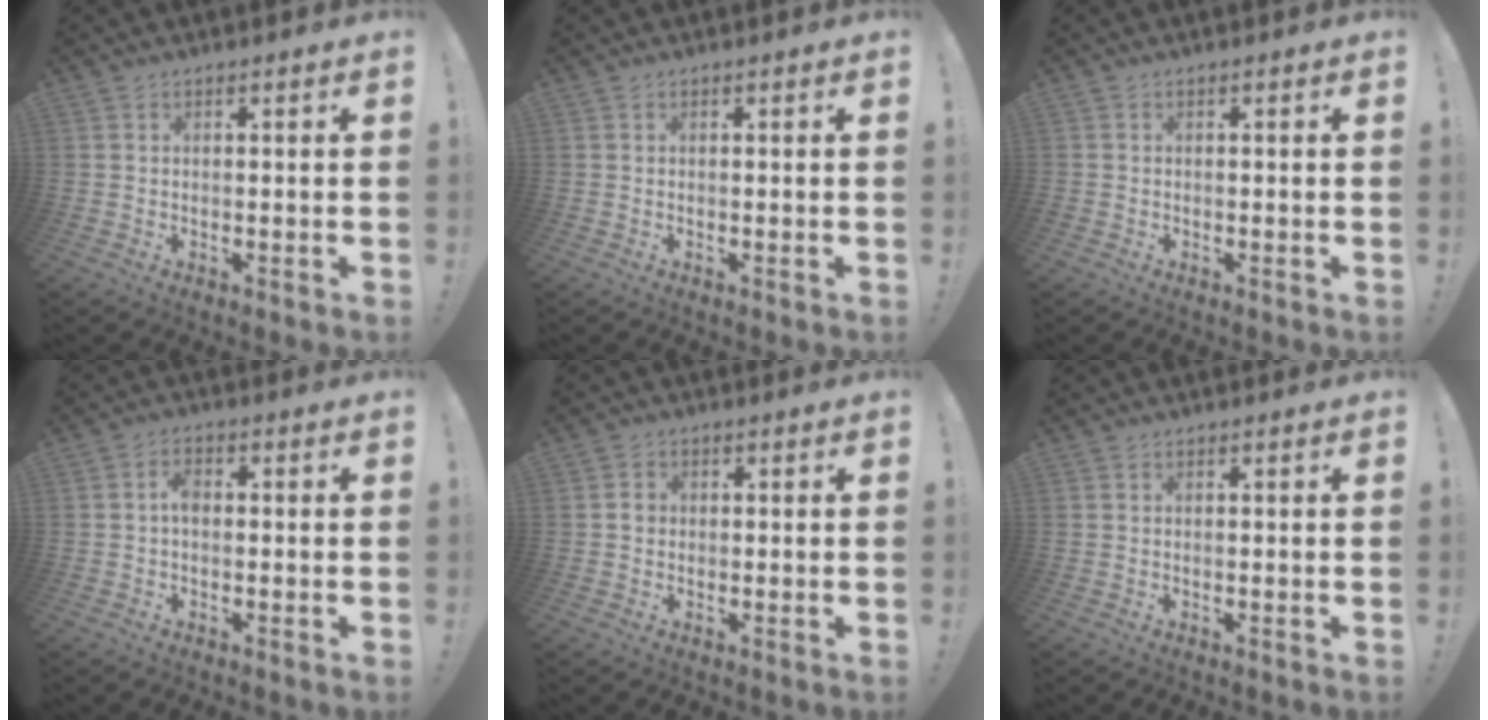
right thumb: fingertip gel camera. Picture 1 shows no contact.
{"total": 0.0}
{"total": 0.7, "force": [-0.3, 0.6, 0.0], "torque": [-0.006, 0.004, -0.004]}
{"total": 3.3, "force": [-0.1, 1.8, 2.7], "torque": [-0.044, 0.004, -0.005]}
{"total": 1.8, "force": [-0.3, 1.5, 0.8], "torque": [-0.007, 0.003, -0.007]}
{"total": 0.0}